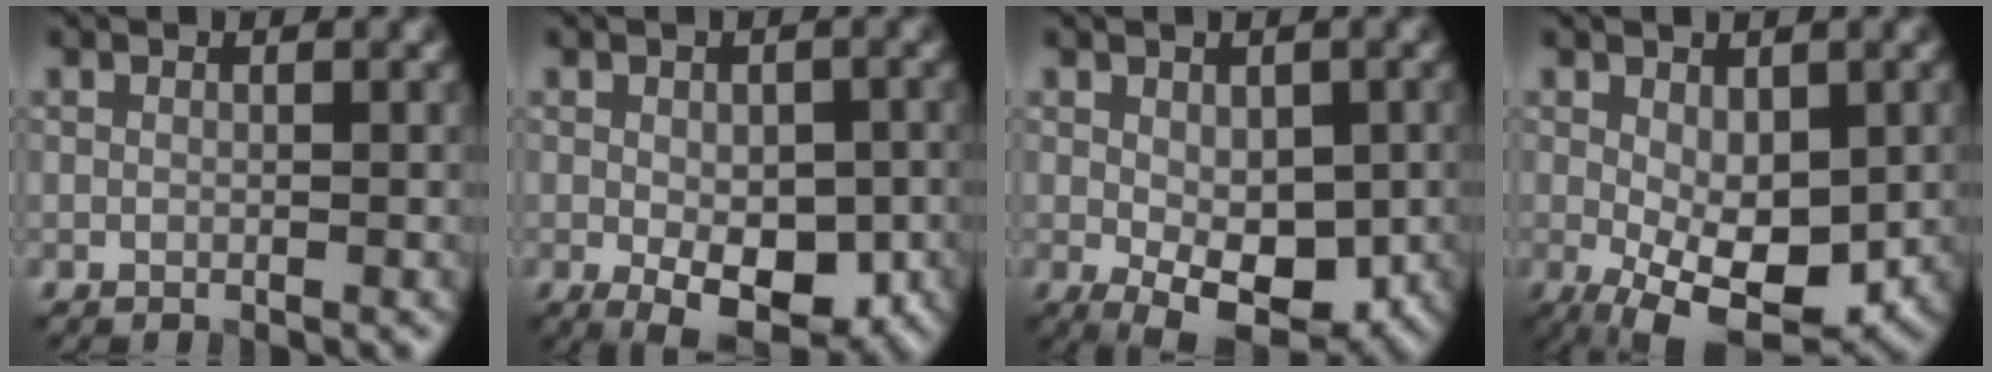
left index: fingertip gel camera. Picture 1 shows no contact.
{"total": 7.2, "force": [-2.1, 3.7, 5.8], "torque": [-0.093, -0.022, -0.022]}
{"total": 7.1, "force": [-1.3, 3.9, 5.8], "torque": [-0.096, -0.019, -0.010]}
{"total": 8.0, "force": [-1.6, 4.0, 6.7], "torque": [-0.123, -0.020, -0.014]}